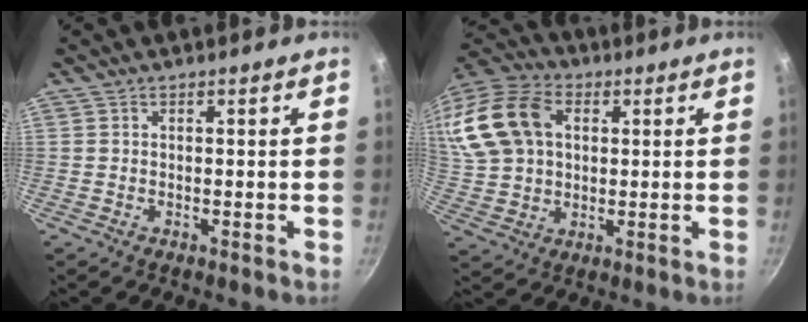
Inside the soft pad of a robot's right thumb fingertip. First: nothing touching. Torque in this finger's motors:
{"motor_torque": [-0.69, 2.03, 0.04, 0.12, 0.19]}